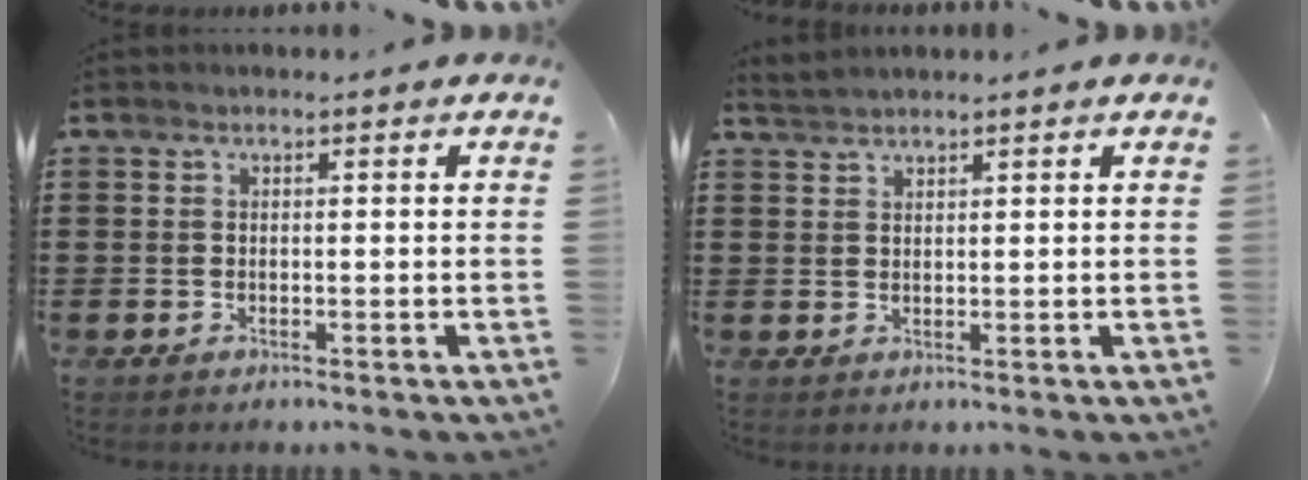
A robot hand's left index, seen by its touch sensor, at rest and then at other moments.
{"total": 1.6, "force": [1.6, -0.2, 0.1], "torque": [-0.005, 0.002, 0.032]}